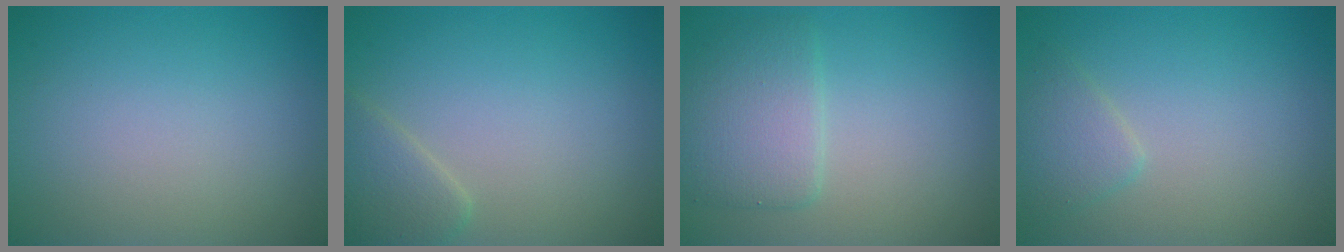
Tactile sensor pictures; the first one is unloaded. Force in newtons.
{"total": 2.4, "press": 2.4, "slide": 0.1}
{"total": 3.7, "press": 3.7, "slide": 0.2}
{"total": 1.8, "press": 1.8, "slide": 0.2}